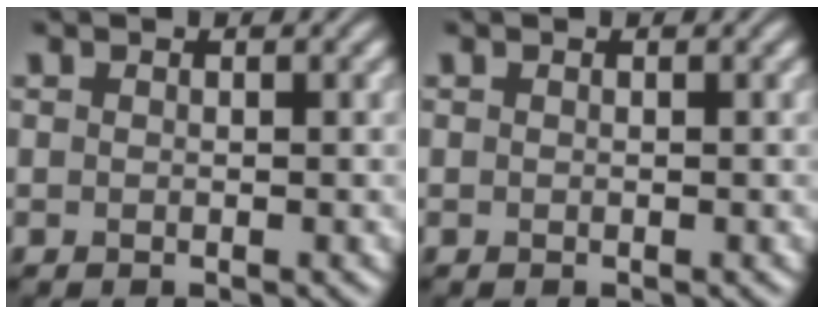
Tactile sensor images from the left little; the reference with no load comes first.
{"total": 0.0}